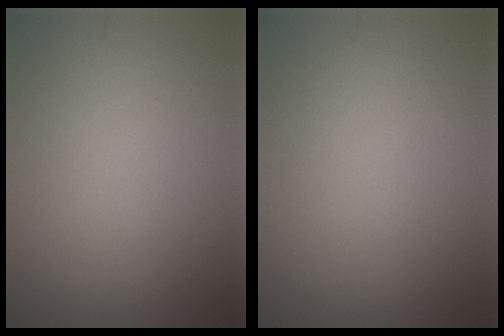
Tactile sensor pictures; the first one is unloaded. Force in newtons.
{"total": 0.0}